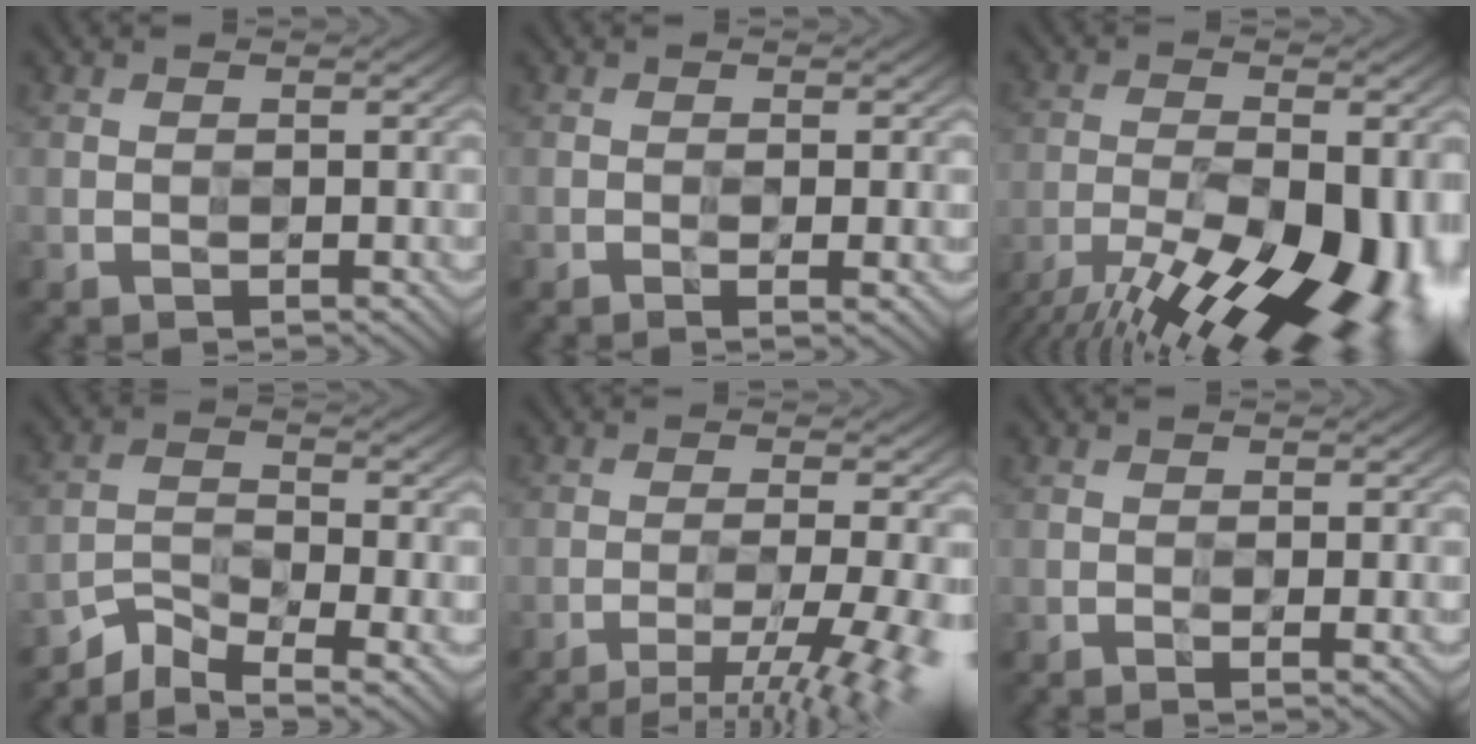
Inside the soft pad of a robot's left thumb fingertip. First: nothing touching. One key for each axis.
{"total": 1.9, "fx": -0.5, "fy": 0.3, "fz": 1.8, "tx": -0.033, "ty": -0.004, "tz": -0.009}
{"total": 19.2, "fx": -12.1, "fy": 7.3, "fz": 13.0, "tx": -0.190, "ty": -0.030, "tz": -0.176}
{"total": 5.6, "fx": -4.4, "fy": 1.5, "fz": 3.2, "tx": -0.063, "ty": -0.008, "tz": -0.091}
{"total": 8.9, "fx": -5.2, "fy": 1.5, "fz": 7.1, "tx": -0.108, "ty": 0.002, "tz": -0.074}
{"total": 1.6, "fx": -0.4, "fy": 0.2, "fz": 1.5, "tx": -0.027, "ty": -0.003, "tz": -0.007}